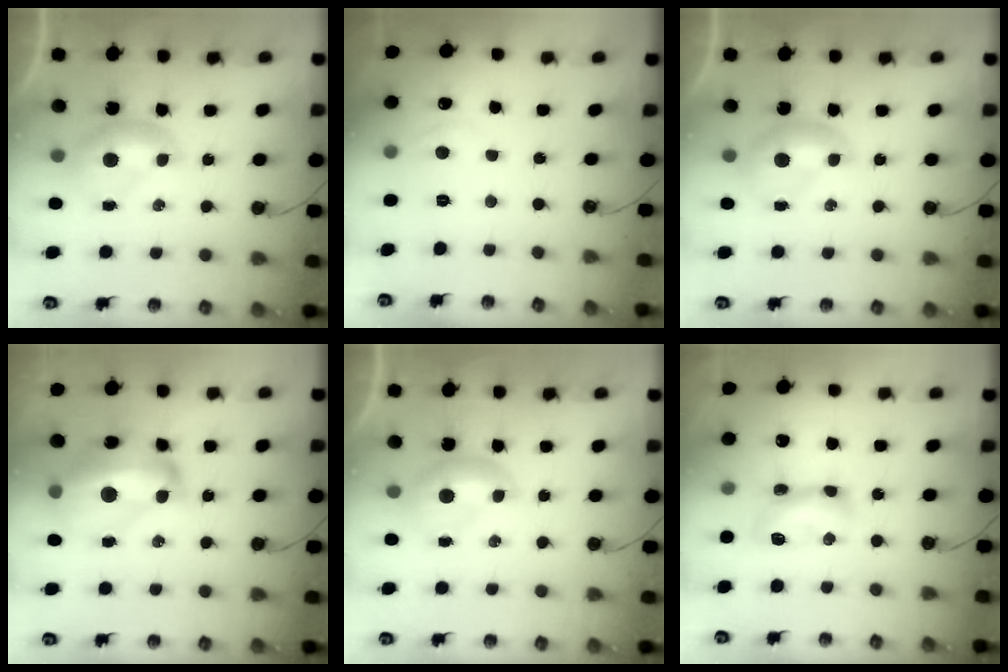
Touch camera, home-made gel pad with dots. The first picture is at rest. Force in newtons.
{"total": 1.0, "press": 0.8, "slide": 0.7}
{"total": 0.0}
{"total": 14.1, "press": 14.0, "slide": 1.9}
{"total": 0.0}
{"total": 7.7, "press": 7.7, "slide": 0.5}